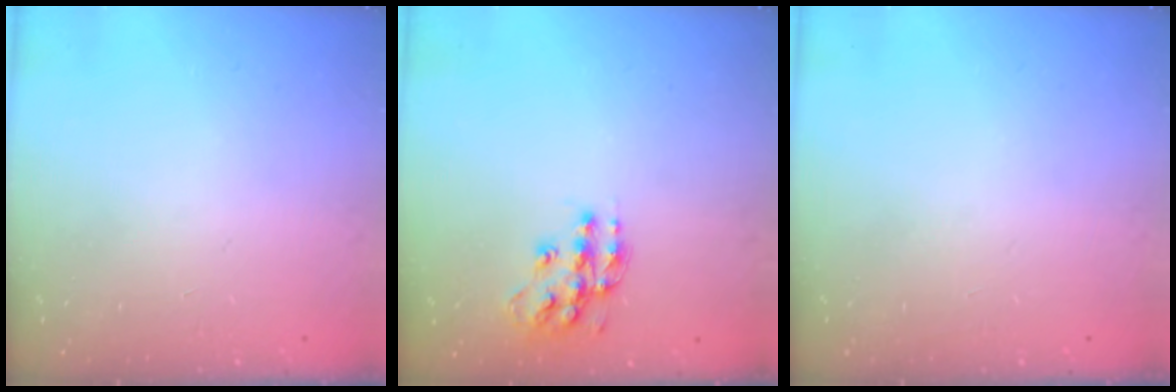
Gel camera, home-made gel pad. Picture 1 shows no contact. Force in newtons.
{"total": 12.6, "press": 12.5, "slide": 0.9}
{"total": 0.0}